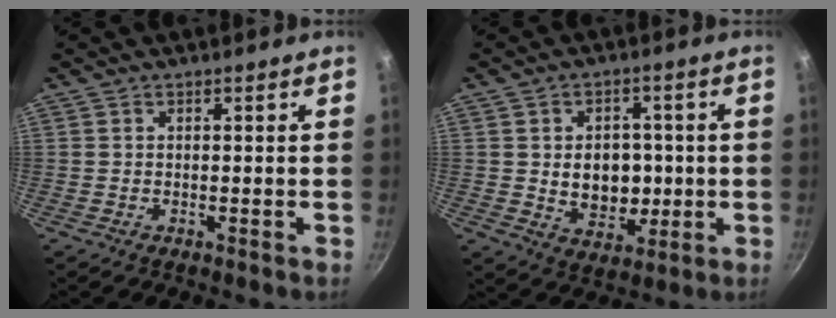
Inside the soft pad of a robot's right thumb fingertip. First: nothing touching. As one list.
[{"total": 10.0, "force": [0.1, 7.7, 6.4], "torque": [-0.061, -0.002, 0.013]}]